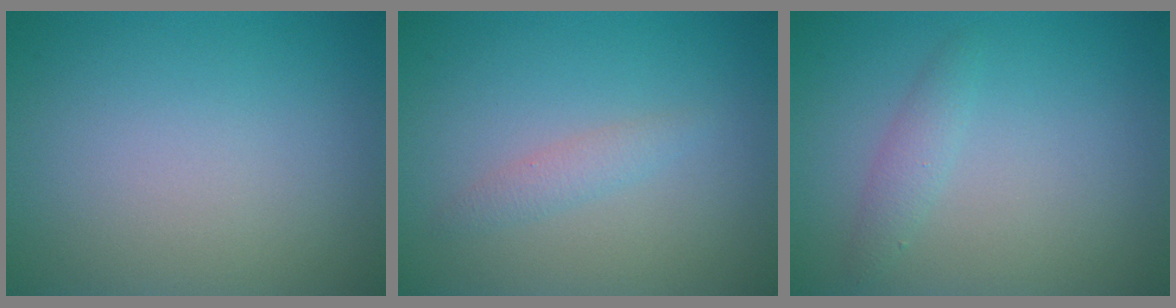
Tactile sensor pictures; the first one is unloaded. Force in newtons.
{"total": 1.3, "press": 1.3, "slide": 0.0}
{"total": 1.4, "press": 1.4, "slide": 0.0}